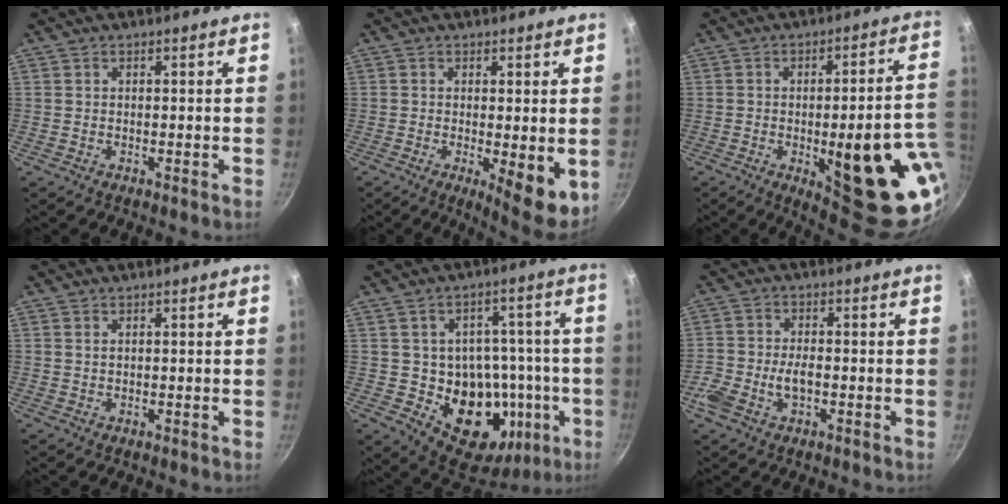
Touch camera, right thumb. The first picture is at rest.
{"total": 8.2, "force": [-1.2, 2.2, 7.8], "torque": [-0.097, -0.017, -0.009]}
{"total": 24.9, "force": [-5.6, 7.9, 22.9], "torque": [-0.240, 0.002, -0.057]}
{"total": 0.8, "force": [0.3, 0.5, 0.5], "torque": [-0.008, 0.002, 0.006]}
{"total": 21.1, "force": [-4.3, 15.5, 13.7], "torque": [-0.147, 0.023, -0.042]}
{"total": 6.7, "force": [-2.2, 3.7, 5.1], "torque": [-0.104, 0.019, -0.048]}